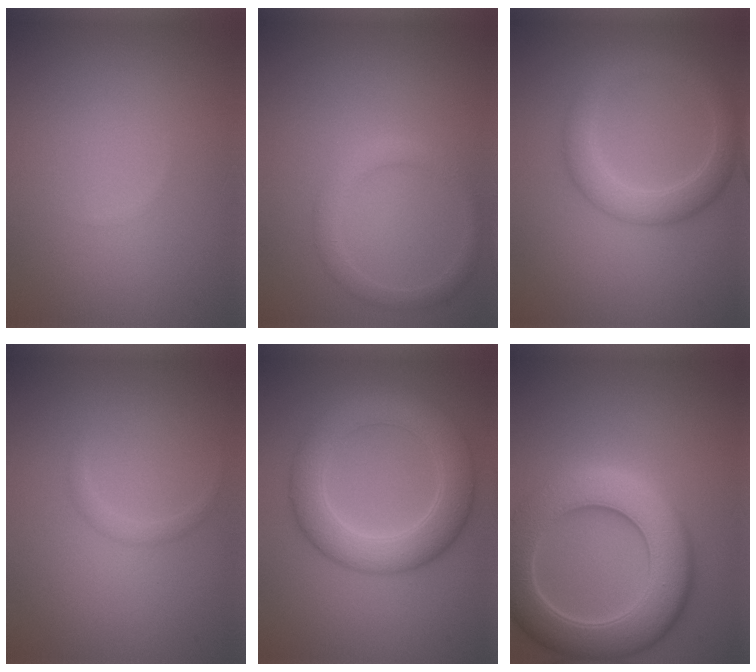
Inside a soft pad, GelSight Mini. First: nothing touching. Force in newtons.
{"total": 2.0, "press": 2.0, "slide": 0.1}
{"total": 3.7, "press": 3.7, "slide": 0.1}
{"total": 0.8, "press": 0.8, "slide": 0.0}
{"total": 6.1, "press": 6.1, "slide": 0.2}
{"total": 9.3, "press": 9.3, "slide": 0.5}